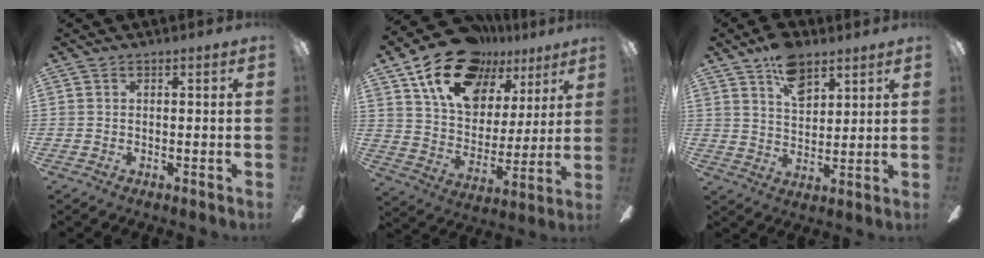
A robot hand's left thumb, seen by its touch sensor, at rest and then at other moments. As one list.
[{"total": 19.6, "force": [13.3, 11.0, 9.2], "torque": [-0.173, -0.071, 0.243]}, {"total": 10.1, "force": [6.5, 5.4, 5.4], "torque": [-0.083, -0.023, 0.115]}]